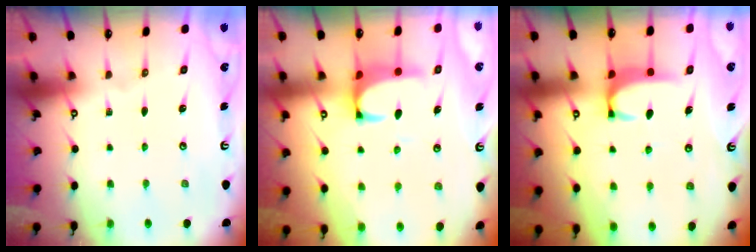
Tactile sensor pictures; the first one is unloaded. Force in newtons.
{"total": 1.7, "press": 1.5, "slide": 0.7}
{"total": 2.5, "press": 2.4, "slide": 0.6}